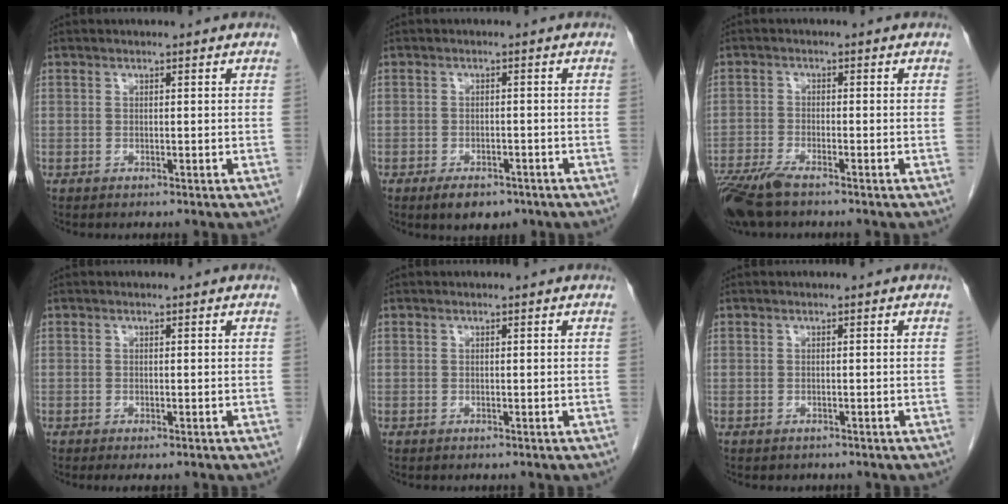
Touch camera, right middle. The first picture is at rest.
{"total": 4.9, "force": [-3.4, 2.3, 2.6], "torque": [-0.039, -0.003, -0.046]}
{"total": 7.3, "force": [-5.6, 1.4, 4.5], "torque": [-0.089, -0.018, -0.104]}
{"total": 1.4, "force": [-1.0, 0.2, 1.0], "torque": [-0.015, -0.007, -0.012]}
{"total": 0.0}
{"total": 0.6, "force": [-0.5, 0.4, 0.0], "torque": [-0.005, 0.002, -0.009]}